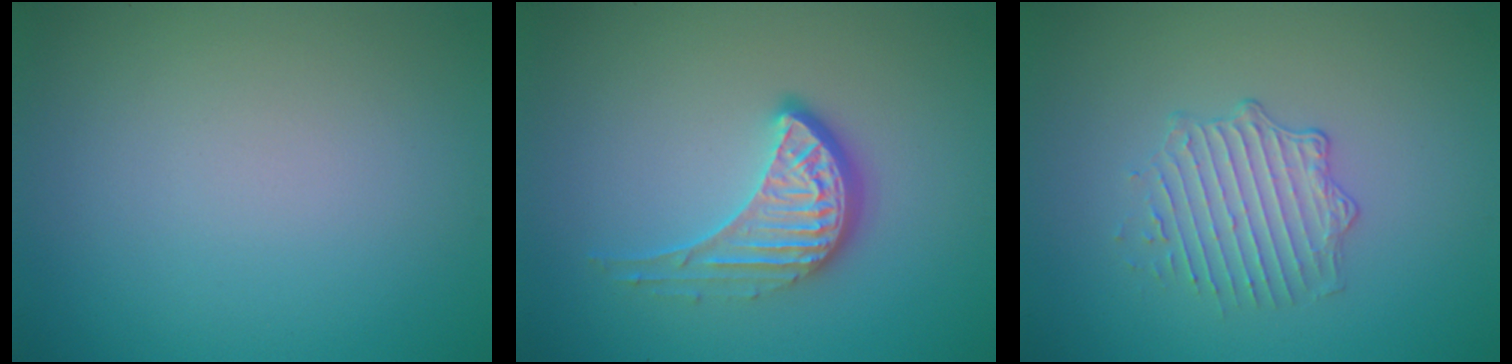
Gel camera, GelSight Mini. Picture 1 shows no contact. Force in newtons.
{"total": 4.1, "press": 3.0, "slide": 2.8}
{"total": 2.3, "press": 1.6, "slide": 1.6}